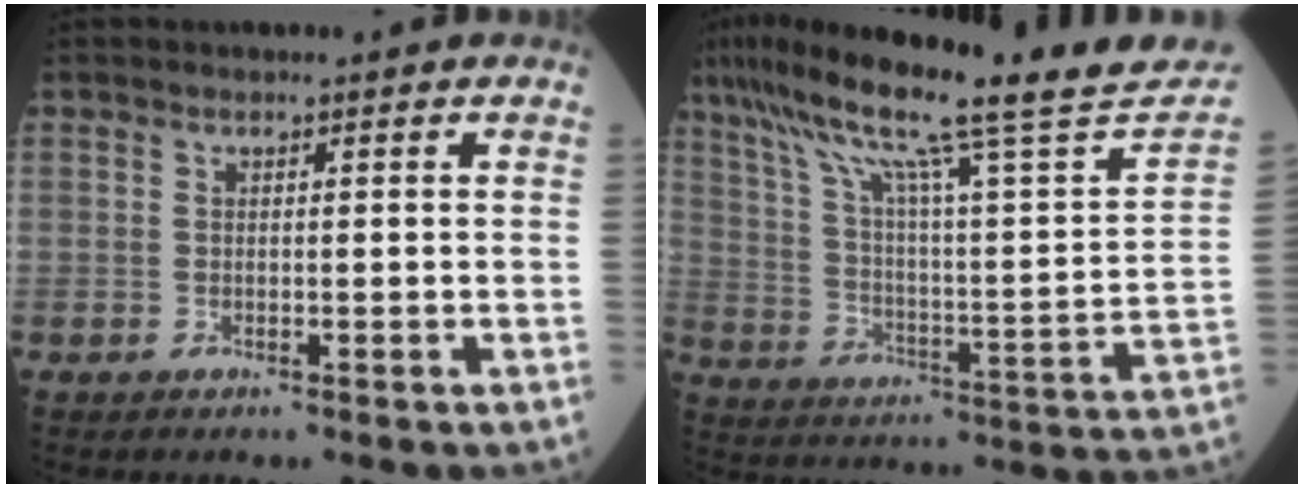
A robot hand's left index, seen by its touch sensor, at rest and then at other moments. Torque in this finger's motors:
{"motor_torque": [0.21, -1.53, 0.33, 0.21]}